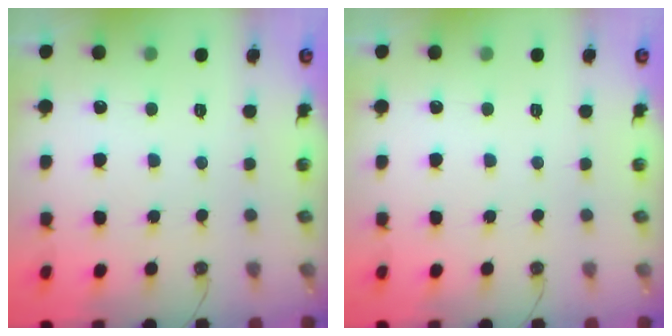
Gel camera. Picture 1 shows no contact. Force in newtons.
{"total": 0.0}